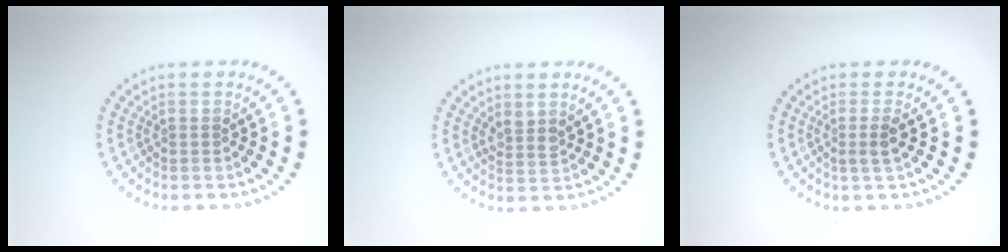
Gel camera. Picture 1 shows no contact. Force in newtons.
{"total": 1.4, "press": 1.1, "slide": 0.9}
{"total": 1.6, "press": 1.2, "slide": 1.0}